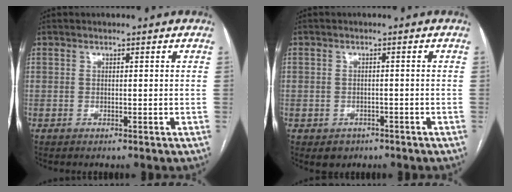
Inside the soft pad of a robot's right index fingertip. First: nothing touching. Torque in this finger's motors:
{"motor_torque": [-0.49, -0.13, -1.05, -0.21]}